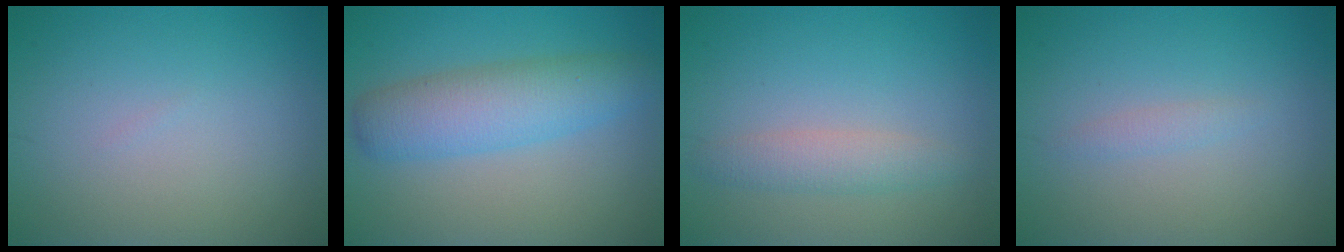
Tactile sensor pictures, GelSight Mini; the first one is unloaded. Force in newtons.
{"total": 5.3, "press": 5.3, "slide": 0.0}
{"total": 2.2, "press": 2.2, "slide": 0.1}
{"total": 0.9, "press": 0.9, "slide": 0.0}